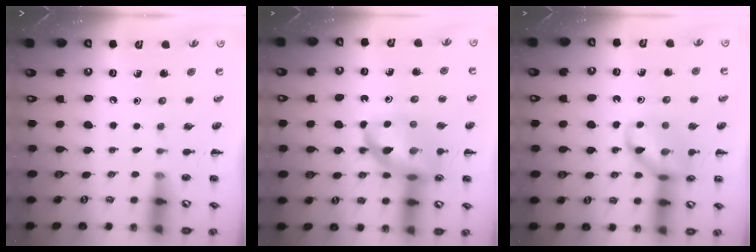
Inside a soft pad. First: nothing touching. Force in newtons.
{"total": 15.9, "press": 15.4, "slide": 3.8}
{"total": 11.7, "press": 11.7, "slide": 0.7}